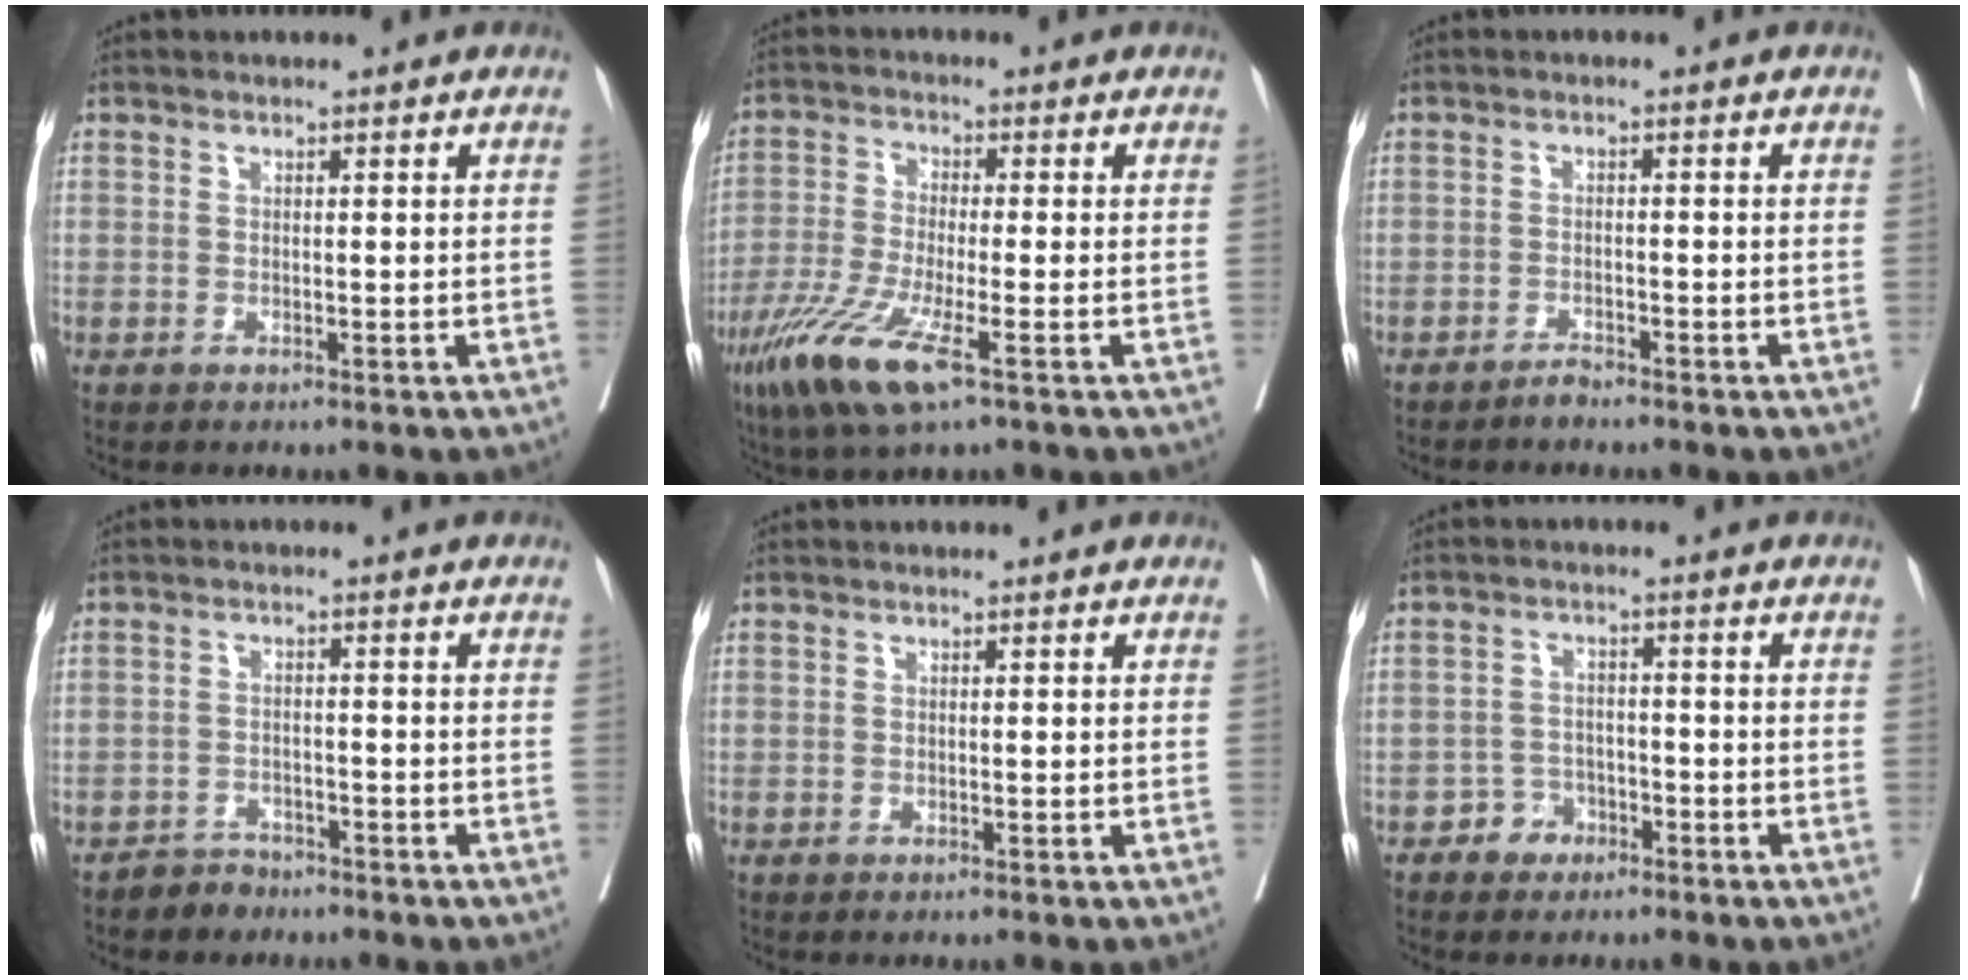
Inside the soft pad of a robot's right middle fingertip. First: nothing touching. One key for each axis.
{"total": 10.0, "fx": -5.2, "fy": 1.1, "fz": 8.5, "tx": -0.177, "ty": -0.029, "tz": -0.099}
{"total": 1.3, "fx": -1.3, "fy": 0.1, "fz": 0.3, "tx": -0.002, "ty": 0.000, "tz": -0.022}
{"total": 2.7, "fx": -2.3, "fy": 1.4, "fz": -0.1, "tx": -0.004, "ty": 0.005, "tz": -0.037}
{"total": 0.0}
{"total": 3.1, "fx": -2.1, "fy": 2.3, "fz": 0.6, "tx": -0.007, "ty": 0.011, "tz": -0.036}